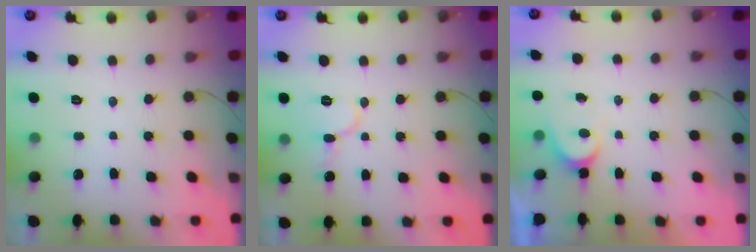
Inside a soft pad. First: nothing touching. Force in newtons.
{"total": 8.8, "press": 8.7, "slide": 0.7}
{"total": 3.5, "press": 3.5, "slide": 0.3}